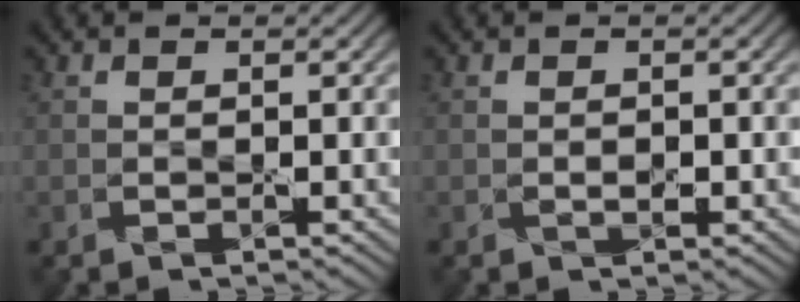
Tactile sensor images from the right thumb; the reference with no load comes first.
{"total": 1.2, "force": [-0.3, 0.8, 0.8], "torque": [-0.013, -0.003, -0.006]}